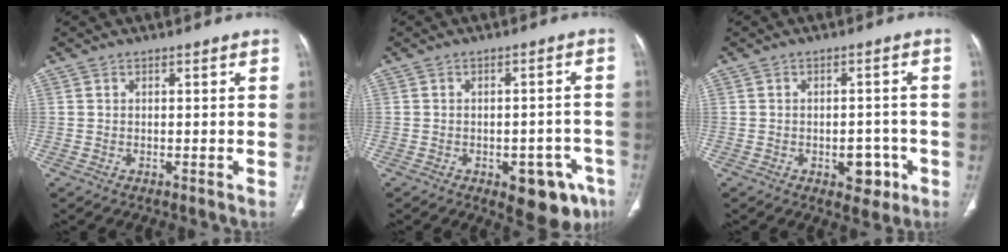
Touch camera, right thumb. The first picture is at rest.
{"total": 10.8, "force": [-5.7, 5.2, 7.6], "torque": [-0.061, 0.025, -0.066]}
{"total": 5.5, "force": [-2.2, 3.5, 3.6], "torque": [-0.022, 0.013, -0.022]}